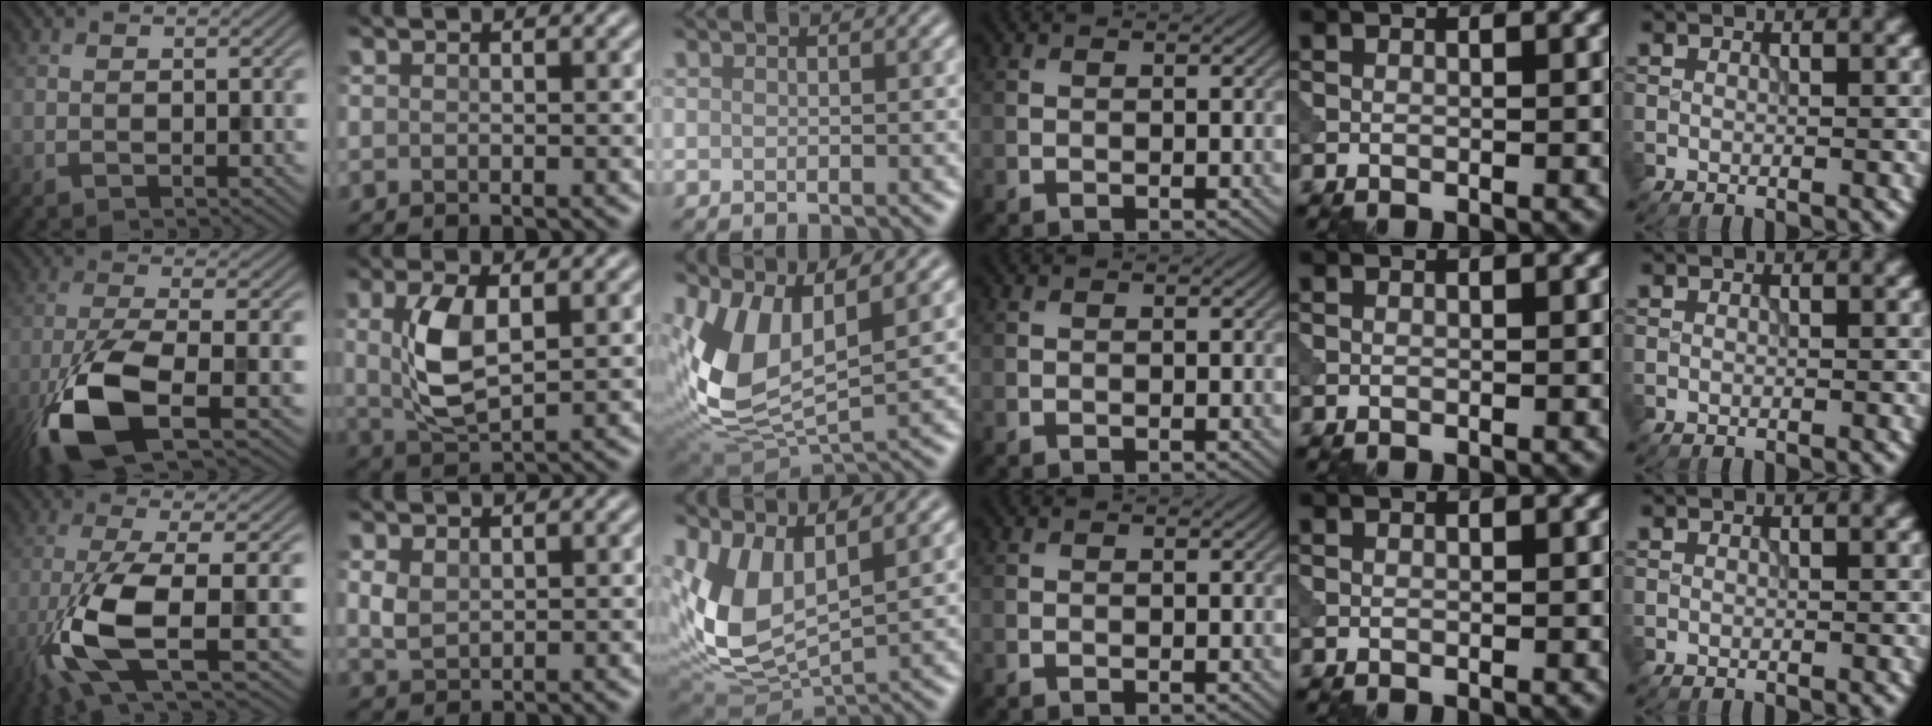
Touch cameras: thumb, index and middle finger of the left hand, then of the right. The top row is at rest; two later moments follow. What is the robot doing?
{"motion": "wipe", "object": "makeup brush"}